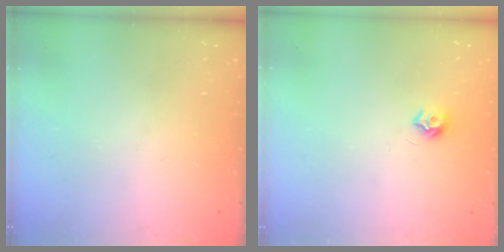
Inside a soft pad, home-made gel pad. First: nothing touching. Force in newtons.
{"total": 6.4, "press": 6.3, "slide": 0.6}